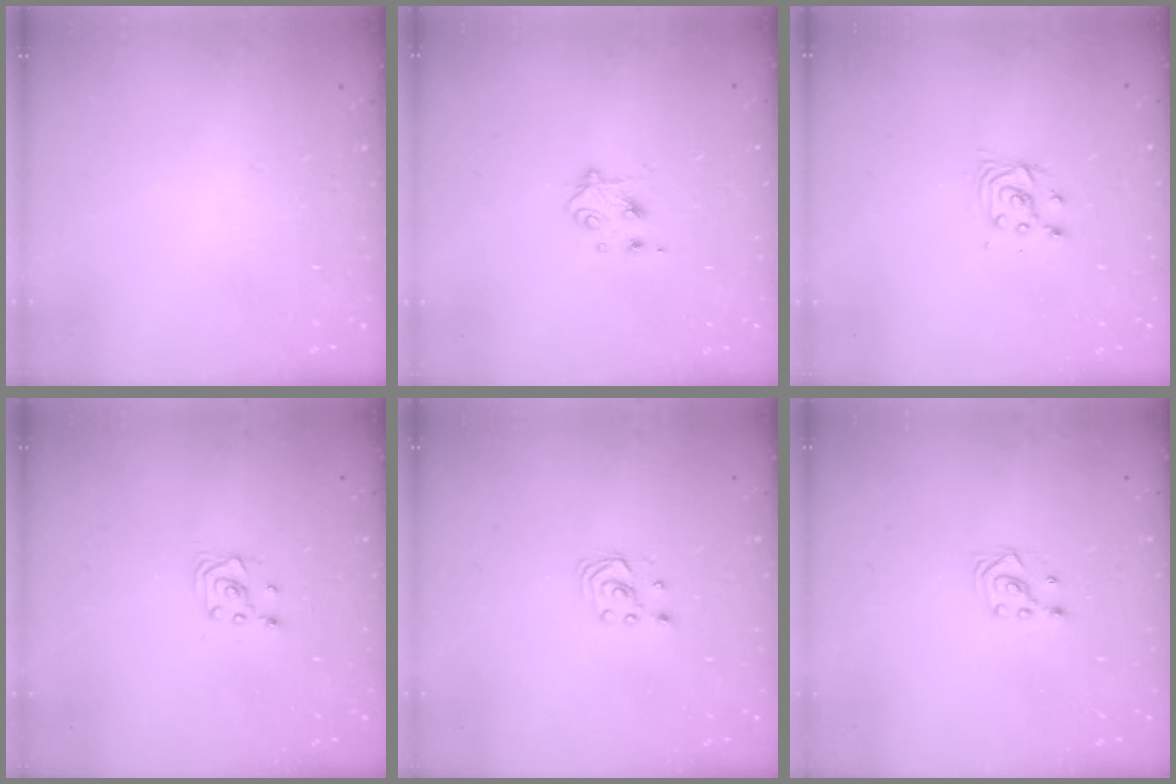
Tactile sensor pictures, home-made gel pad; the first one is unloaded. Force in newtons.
{"total": 4.8, "press": 4.8, "slide": 0.6}
{"total": 3.8, "press": 3.7, "slide": 0.5}
{"total": 2.2, "press": 2.2, "slide": 0.3}
{"total": 1.9, "press": 1.9, "slide": 0.2}
{"total": 2.9, "press": 2.9, "slide": 0.3}